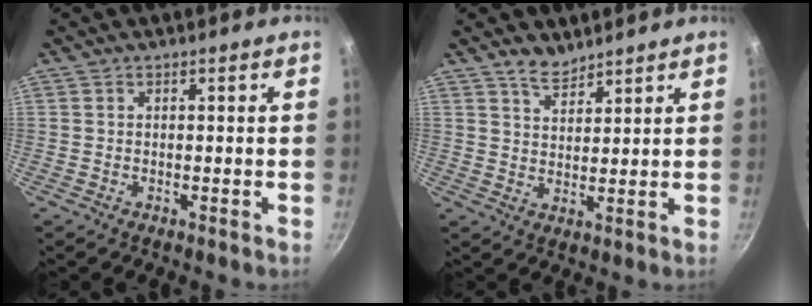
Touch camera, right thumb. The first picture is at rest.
{"total": 3.1, "force": [2.6, 1.4, 0.8], "torque": [-0.007, -0.014, 0.048]}